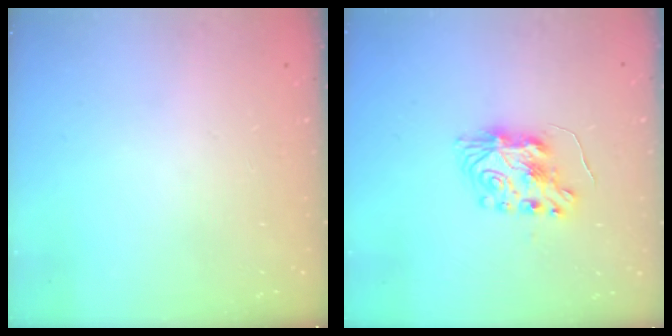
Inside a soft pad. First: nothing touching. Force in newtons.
{"total": 8.5, "press": 8.5, "slide": 0.6}